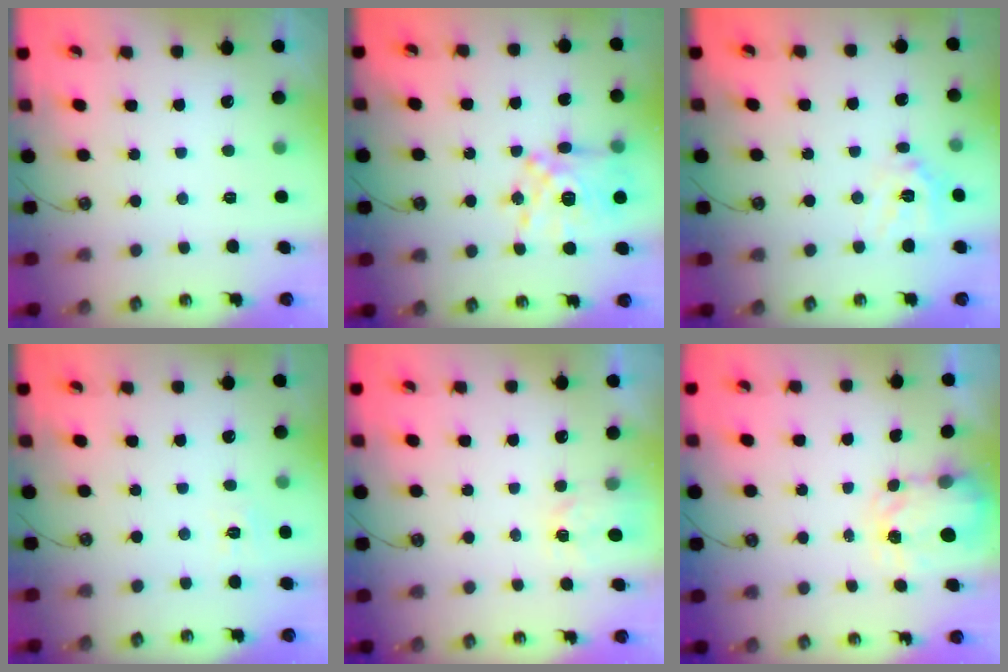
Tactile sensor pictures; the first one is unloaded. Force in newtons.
{"total": 13.4, "press": 13.4, "slide": 1.3}
{"total": 11.8, "press": 11.7, "slide": 1.2}
{"total": 5.5, "press": 5.5, "slide": 0.6}
{"total": 3.0, "press": 3.0, "slide": 0.3}
{"total": 3.8, "press": 3.7, "slide": 0.5}